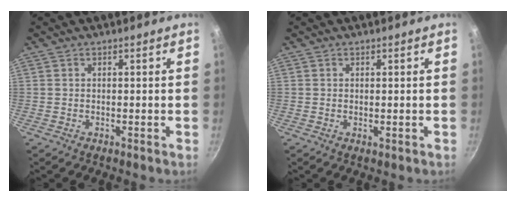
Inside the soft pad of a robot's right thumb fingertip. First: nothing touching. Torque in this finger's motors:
{"motor_torque": [-0.36, 0.08, -0.64, 0.04, -0.03]}